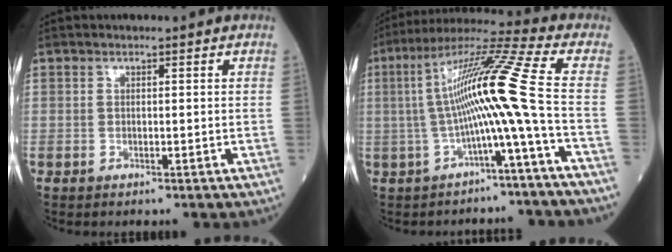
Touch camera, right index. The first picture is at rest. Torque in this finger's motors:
{"motor_torque": [1.51, -0.44, 0.86, 0.21]}